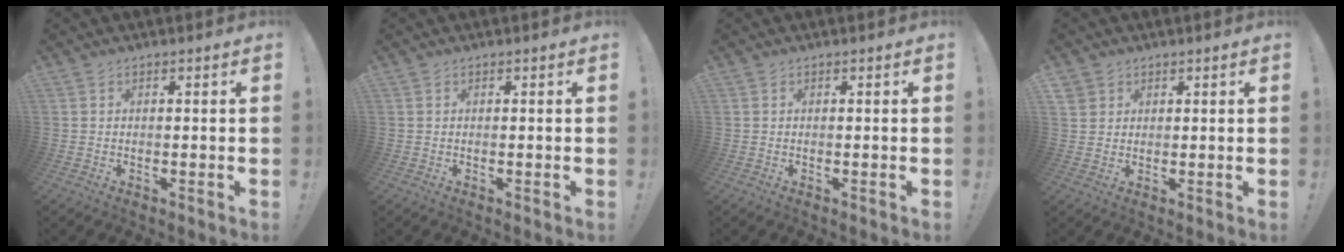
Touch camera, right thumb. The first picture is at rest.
{"total": 0.0}
{"total": 0.0}
{"total": 3.7, "force": [2.3, 2.8, 0.7], "torque": [-0.011, -0.010, 0.043]}